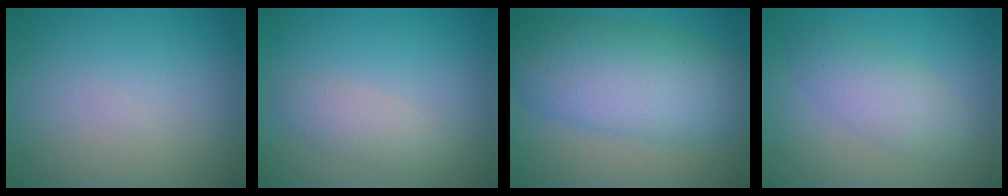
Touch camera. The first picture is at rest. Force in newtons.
{"total": 1.8, "press": 1.8, "slide": 0.2}
{"total": 9.4, "press": 9.4, "slide": 0.2}
{"total": 3.5, "press": 3.5, "slide": 0.2}